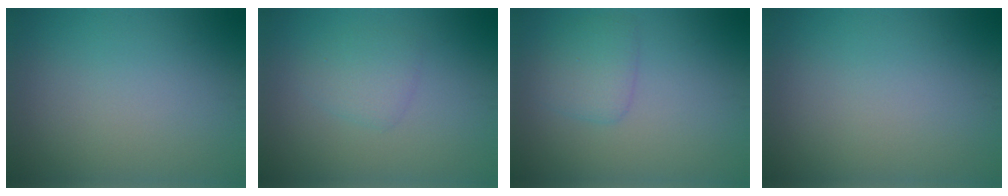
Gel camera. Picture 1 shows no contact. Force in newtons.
{"total": 2.0, "press": 2.0, "slide": 0.2}
{"total": 2.5, "press": 2.5, "slide": 0.1}
{"total": 0.0}